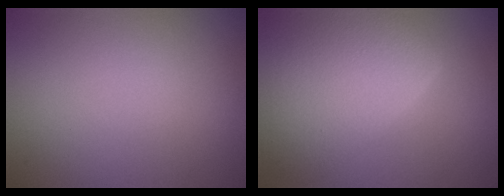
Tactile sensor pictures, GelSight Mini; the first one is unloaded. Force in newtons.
{"total": 8.1, "press": 8.1, "slide": 0.2}